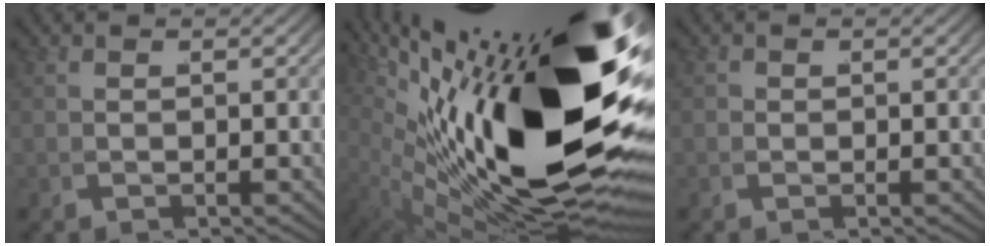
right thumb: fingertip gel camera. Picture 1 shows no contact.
{"total": 21.0, "force": [-0.1, 9.9, 18.6], "torque": [-0.311, -0.032, 0.025]}
{"total": 0.8, "force": [-0.3, 0.7, -0.2], "torque": [-0.002, -0.001, -0.006]}